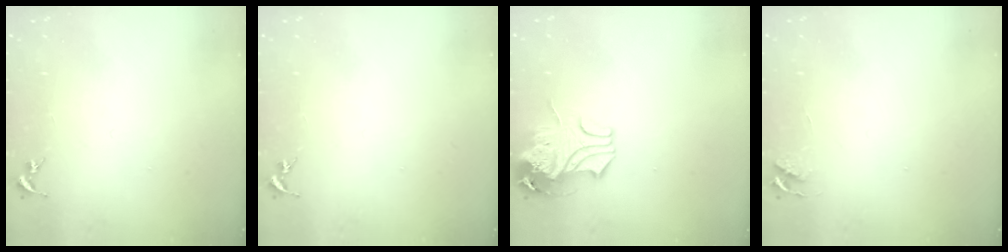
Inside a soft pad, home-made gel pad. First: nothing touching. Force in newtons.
{"total": 0.0}
{"total": 11.7, "press": 11.5, "slide": 1.8}
{"total": 3.5, "press": 3.4, "slide": 0.5}